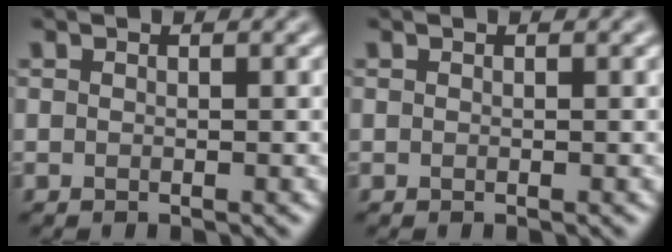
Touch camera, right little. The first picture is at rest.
{"total": 0.0}